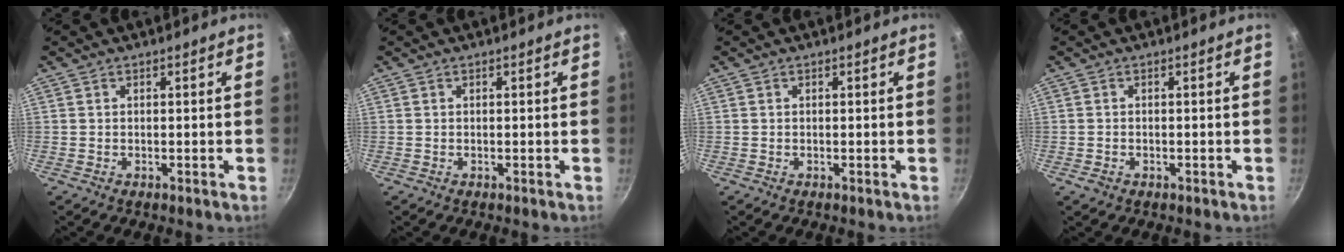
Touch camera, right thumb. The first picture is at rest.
{"total": 0.0}
{"total": 0.0}
{"total": 1.3, "force": [-0.6, 0.9, 0.7], "torque": [-0.014, 0.001, -0.009]}